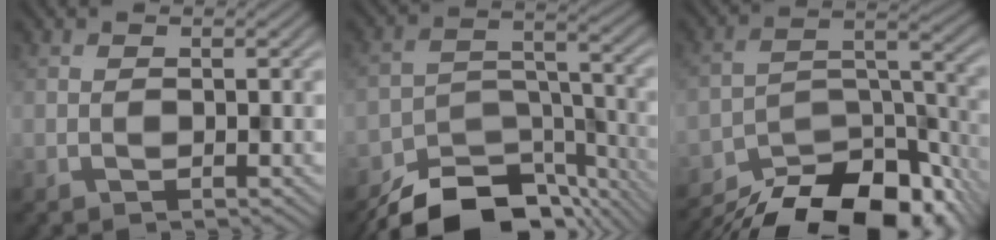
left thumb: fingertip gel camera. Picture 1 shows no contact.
{"total": 12.9, "force": [-10.4, 5.3, 5.4], "torque": [-0.091, -0.014, -0.163]}
{"total": 17.7, "force": [-14.8, 5.8, 7.7], "torque": [-0.142, -0.019, -0.216]}